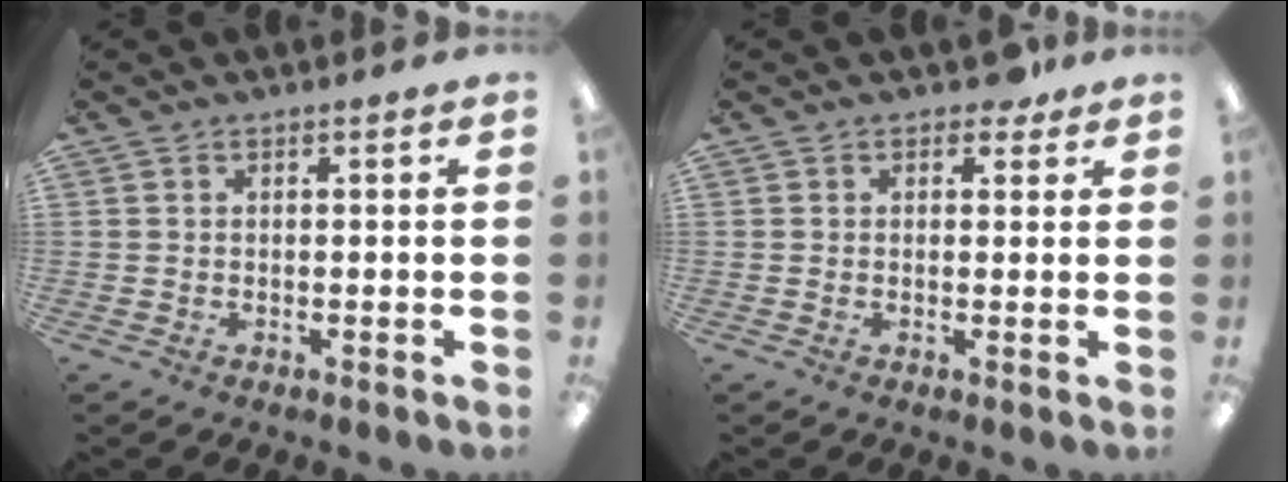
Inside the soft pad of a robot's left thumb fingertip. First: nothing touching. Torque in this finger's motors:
{"motor_torque": [0.14, -0.02, 0.42, 0.11, 0.00]}